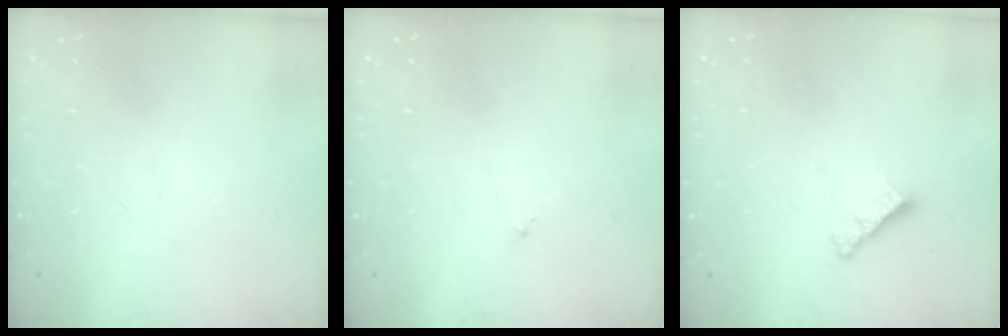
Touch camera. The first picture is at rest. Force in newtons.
{"total": 0.8, "press": 0.7, "slide": 0.3}
{"total": 3.8, "press": 3.8, "slide": 0.2}